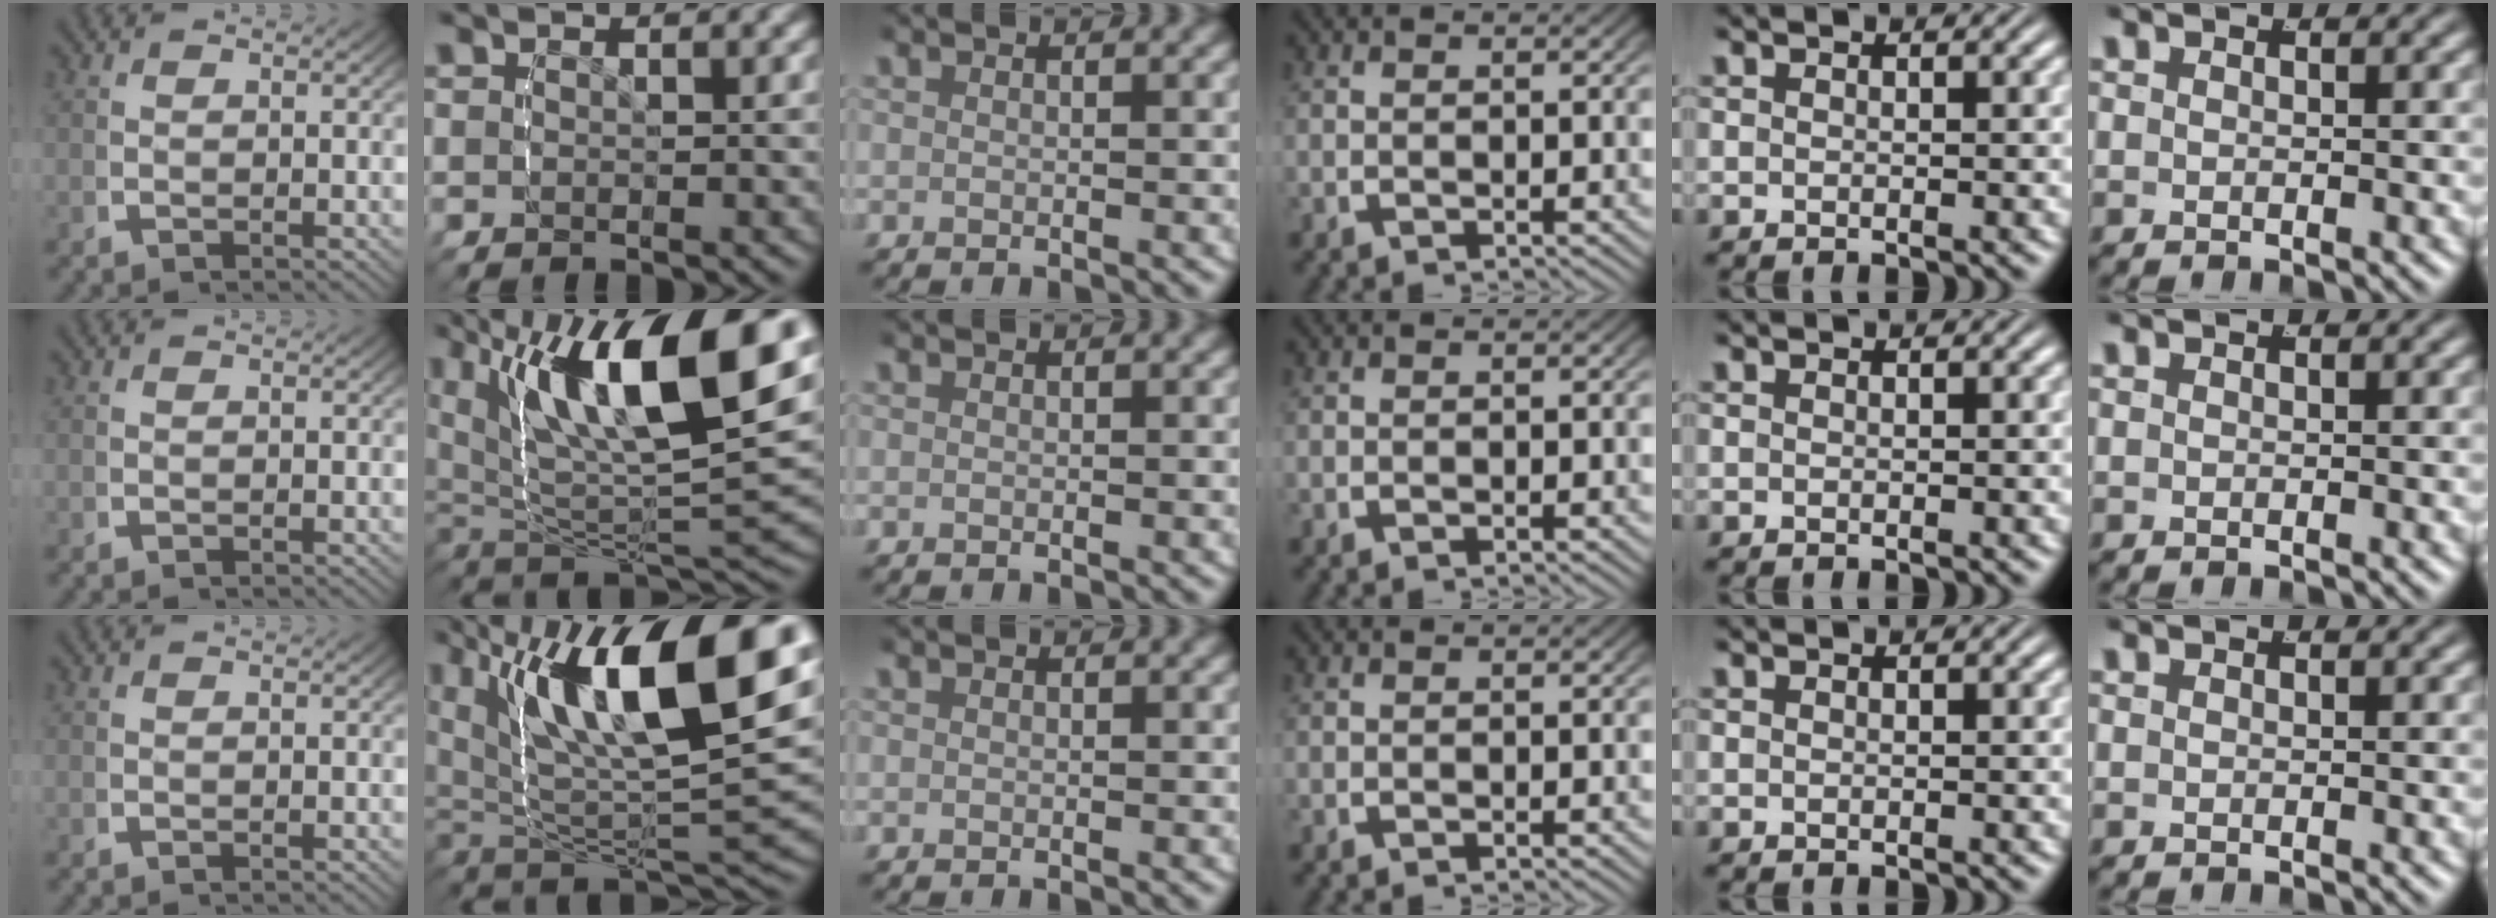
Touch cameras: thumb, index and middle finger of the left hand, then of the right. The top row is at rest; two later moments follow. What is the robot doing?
{"motion": "lift_and_place", "object": "glue stick"}